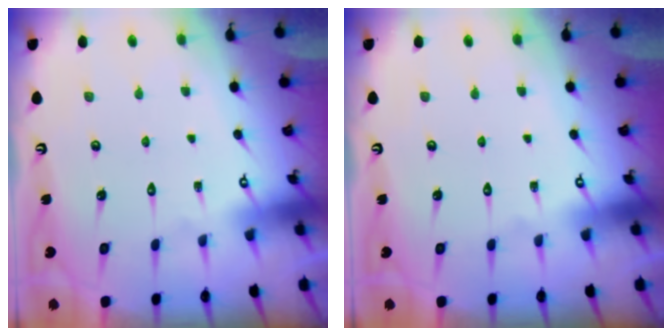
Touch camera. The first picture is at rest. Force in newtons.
{"total": 0.0}